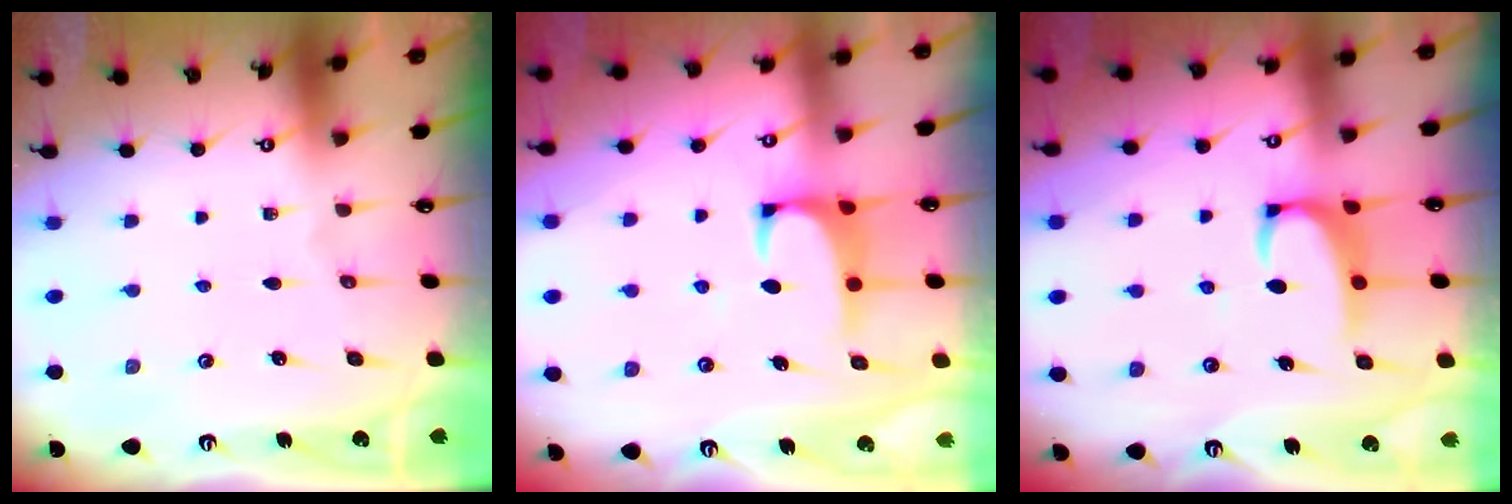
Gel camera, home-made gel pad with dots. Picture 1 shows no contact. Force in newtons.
{"total": 1.2, "press": 1.0, "slide": 0.5}
{"total": 3.3, "press": 3.2, "slide": 0.8}